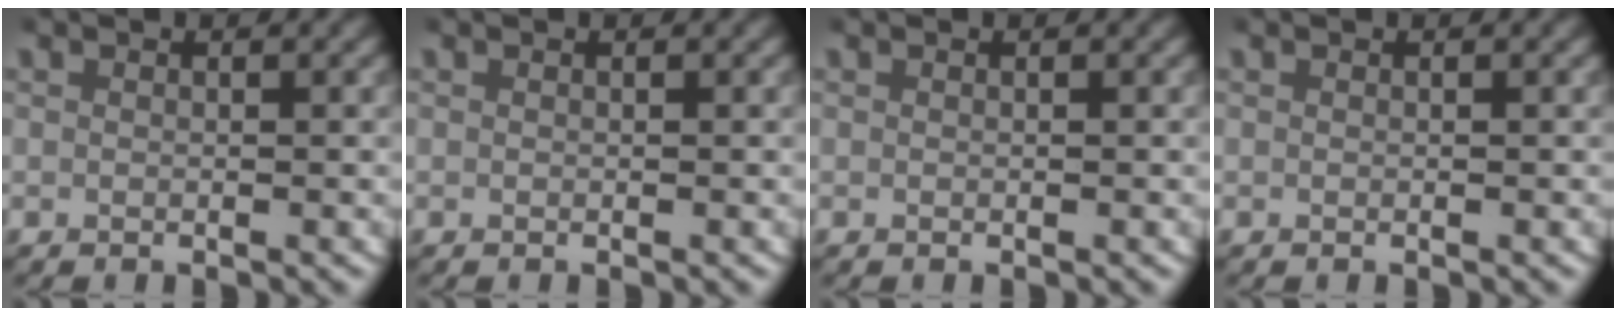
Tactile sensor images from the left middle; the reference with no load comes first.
{"total": 0.0}
{"total": 0.0}
{"total": 0.0}